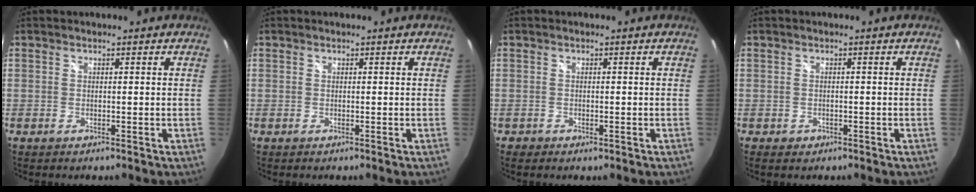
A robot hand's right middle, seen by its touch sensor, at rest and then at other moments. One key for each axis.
{"total": 0.0}
{"total": 1.2, "fx": -0.7, "fy": 0.9, "fz": 0.5, "tx": -0.011, "ty": -0.006, "tz": -0.014}
{"total": 1.6, "fx": -0.7, "fy": 1.4, "fz": 0.4, "tx": -0.011, "ty": -0.004, "tz": -0.008}